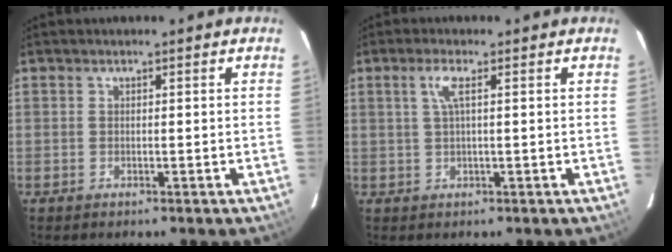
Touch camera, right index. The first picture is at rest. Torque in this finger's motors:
{"motor_torque": [0.39, 0.01, 0.17, 0.07]}